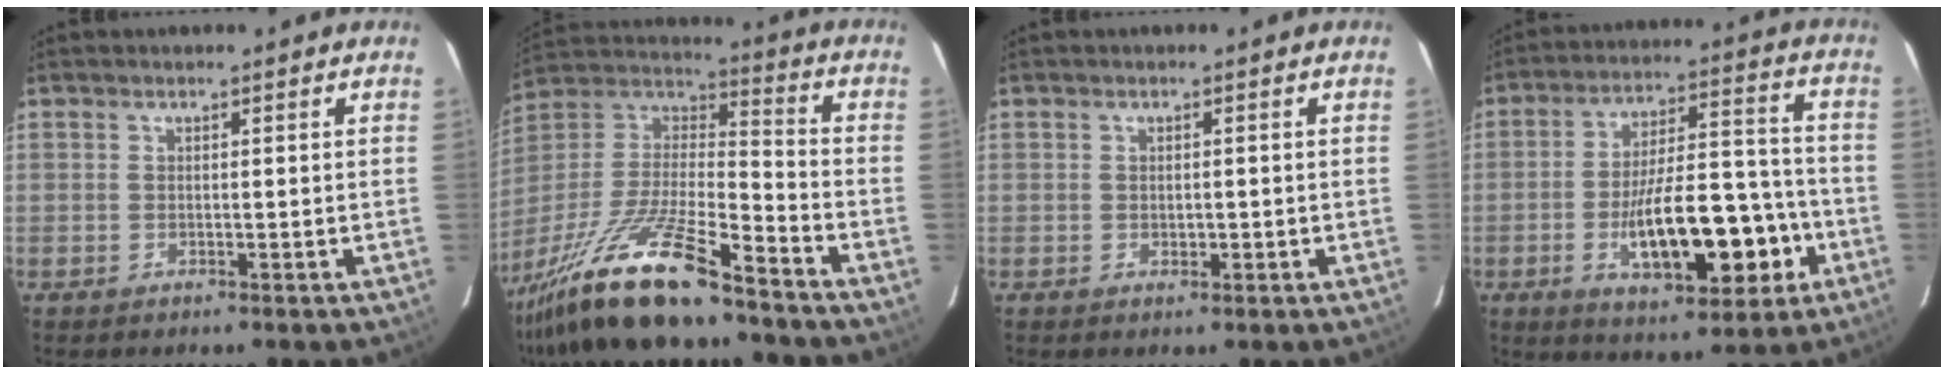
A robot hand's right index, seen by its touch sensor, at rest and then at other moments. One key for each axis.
{"total": 20.8, "fx": -15.6, "fy": 3.0, "fz": 13.4, "tx": -0.293, "ty": -0.032, "tz": -0.293}
{"total": 1.2, "fx": -0.2, "fy": 0.7, "fz": 0.9, "tx": -0.013, "ty": -0.001, "tz": 0.000}
{"total": 16.7, "fx": -5.4, "fy": 5.6, "fz": 14.8, "tx": -0.236, "ty": 0.018, "tz": -0.075}